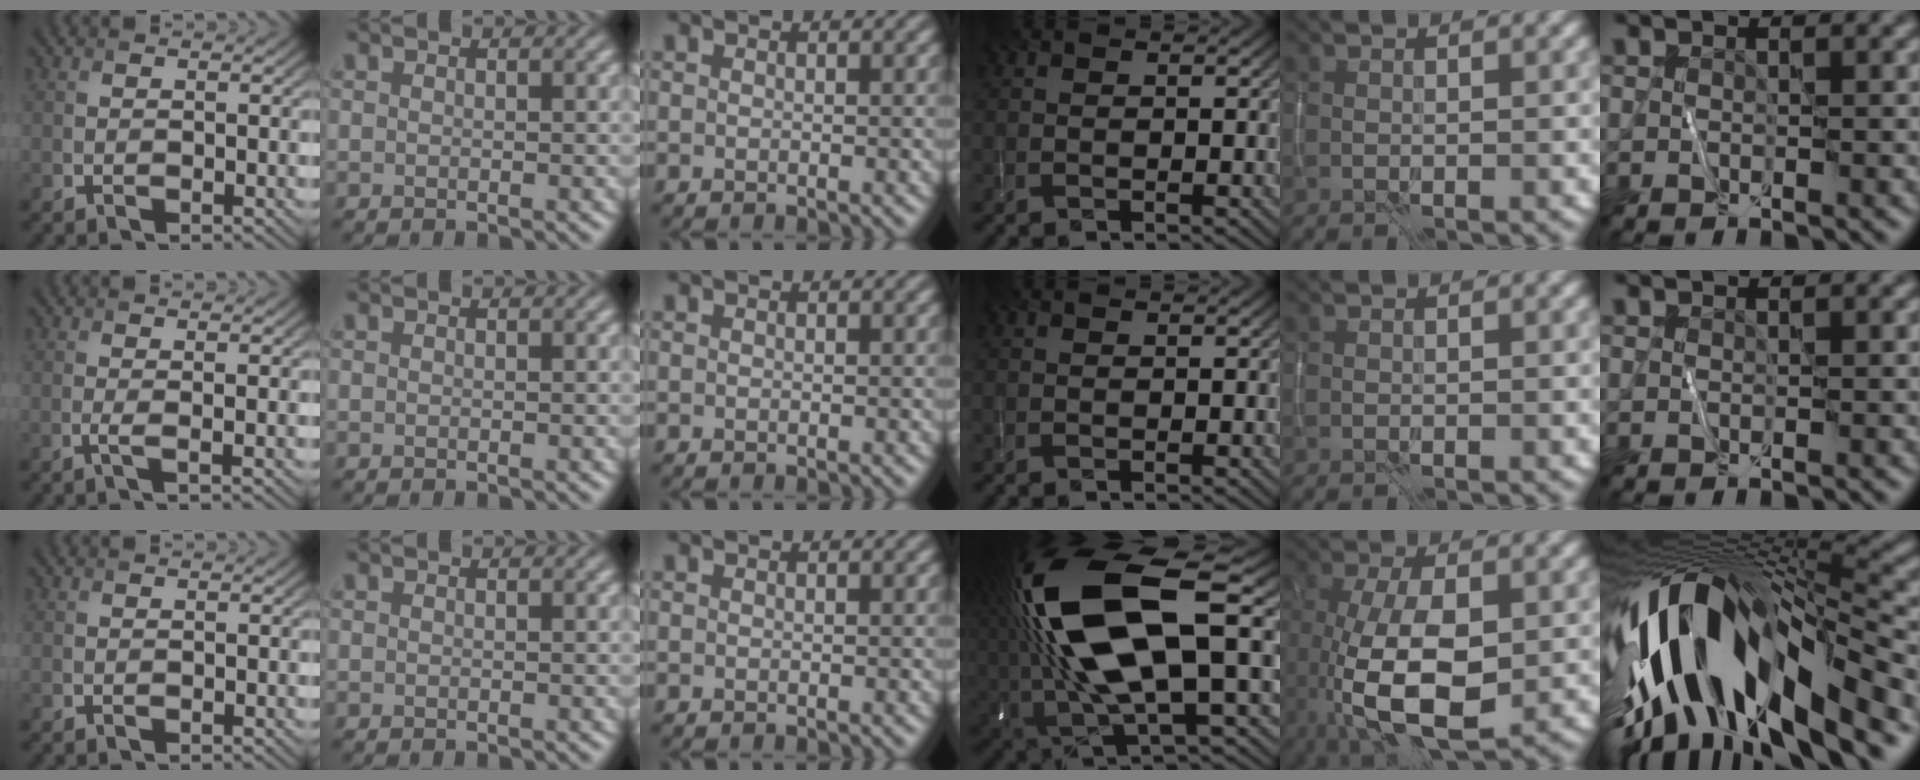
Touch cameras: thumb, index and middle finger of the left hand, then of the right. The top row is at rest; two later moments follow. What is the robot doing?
{"motion": "wipe", "object": "whiteboard"}